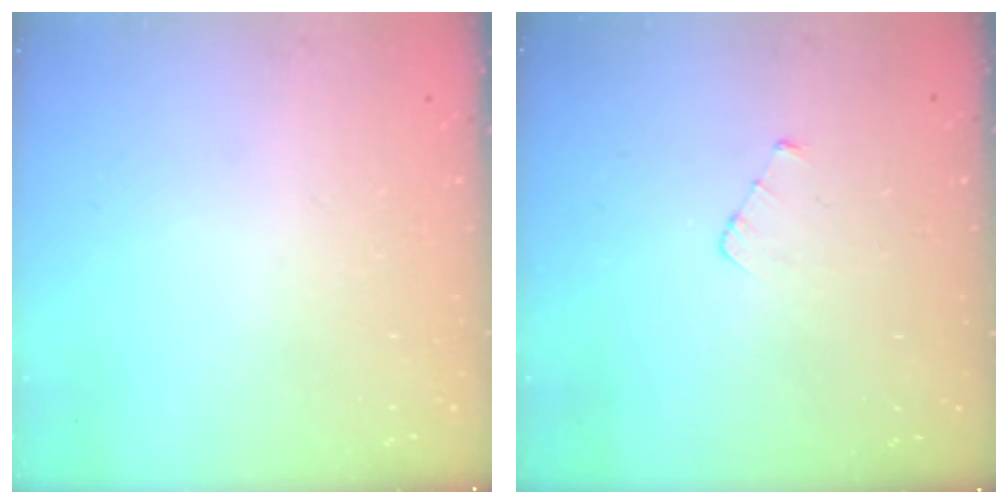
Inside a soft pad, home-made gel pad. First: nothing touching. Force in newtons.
{"total": 2.9, "press": 2.9, "slide": 0.3}